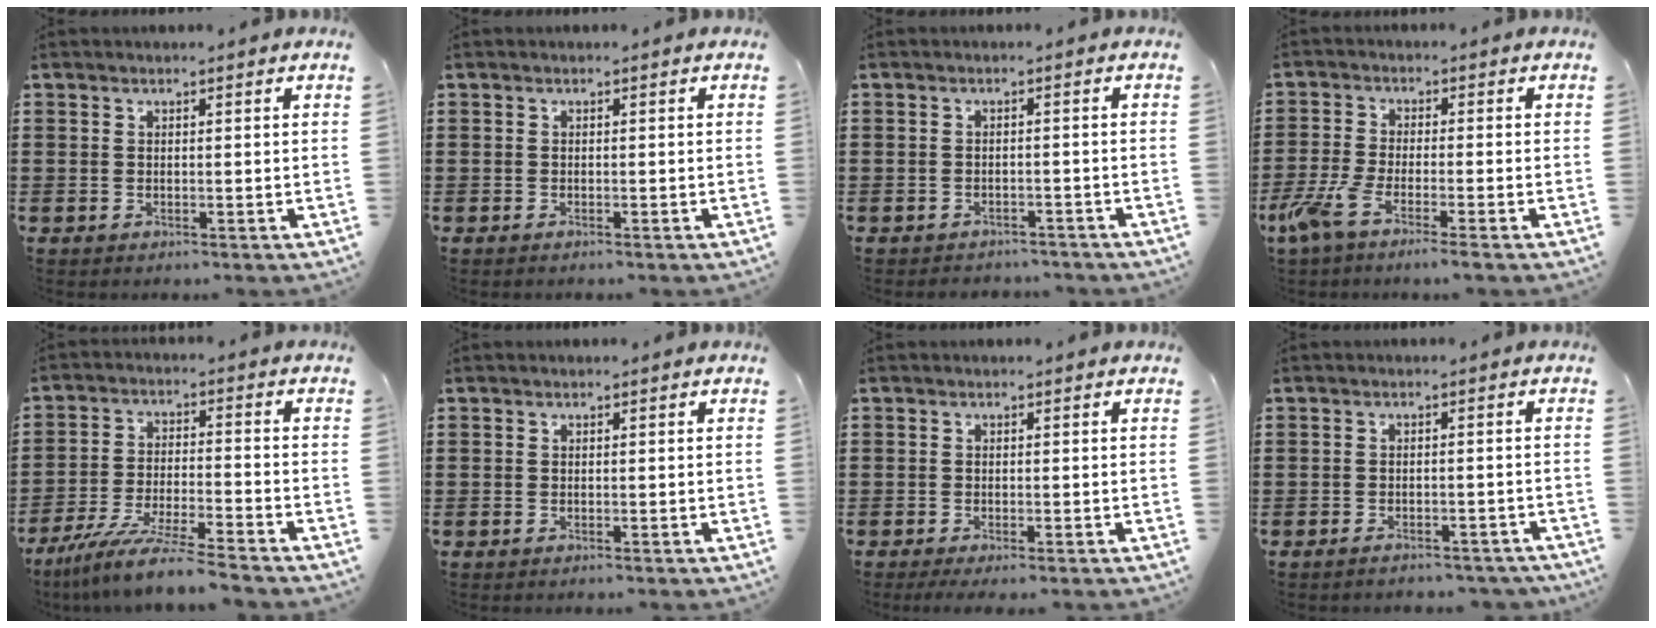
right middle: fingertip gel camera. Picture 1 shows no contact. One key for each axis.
{"total": 0.0}
{"total": 1.6, "fx": -1.6, "fy": 0.3, "fz": -0.1, "tx": -0.004, "ty": 0.001, "tz": -0.036}
{"total": 5.1, "fx": -3.4, "fy": 0.6, "fz": 3.7, "tx": -0.104, "ty": -0.020, "tz": -0.071}
{"total": 8.9, "fx": -7.9, "fy": -0.3, "fz": 4.1, "tx": -0.088, "ty": -0.008, "tz": -0.156}
{"total": 0.0}
{"total": 0.8, "fx": -0.5, "fy": 0.0, "fz": 0.6, "tx": -0.009, "ty": -0.005, "tz": -0.009}
{"total": 2.0, "fx": -1.9, "fy": 0.3, "fz": 0.5, "tx": -0.011, "ty": 0.000, "tz": -0.038}